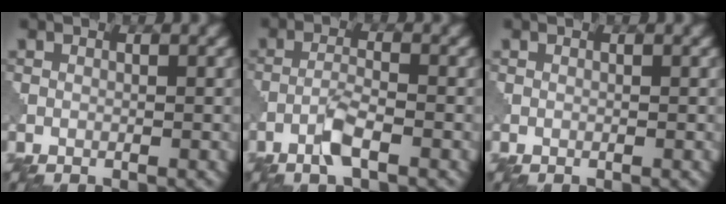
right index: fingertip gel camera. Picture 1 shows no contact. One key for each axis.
{"total": 2.7, "fx": -1.6, "fy": 0.4, "fz": 2.1, "tx": -0.045, "ty": 0.005, "tz": -0.037}
{"total": 0.0}